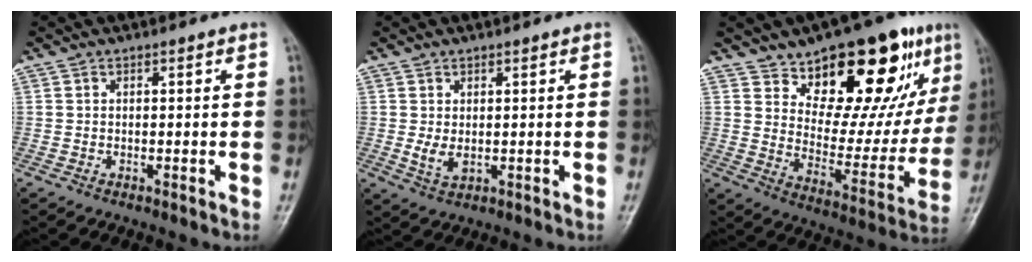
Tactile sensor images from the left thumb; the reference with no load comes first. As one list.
[{"total": 2.9, "force": [0.3, 1.7, 2.3], "torque": [-0.041, -0.009, 0.011]}, {"total": 23.6, "force": [13.6, 10.4, 16.3], "torque": [-0.173, -0.061, 0.212]}]